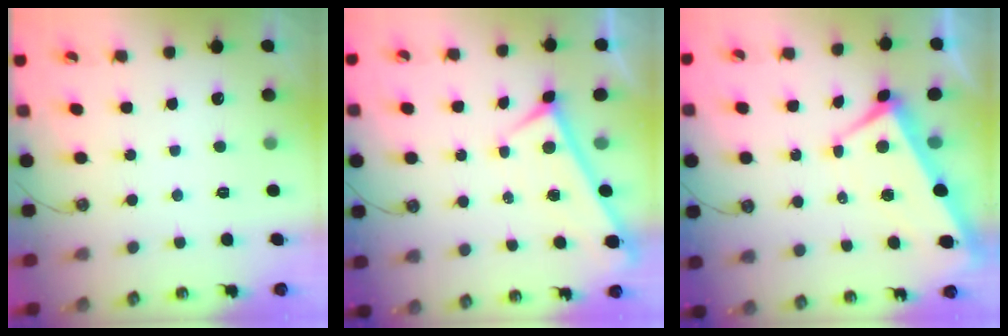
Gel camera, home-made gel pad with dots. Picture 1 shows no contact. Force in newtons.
{"total": 0.0}
{"total": 1.4, "press": 0.9, "slide": 1.0}